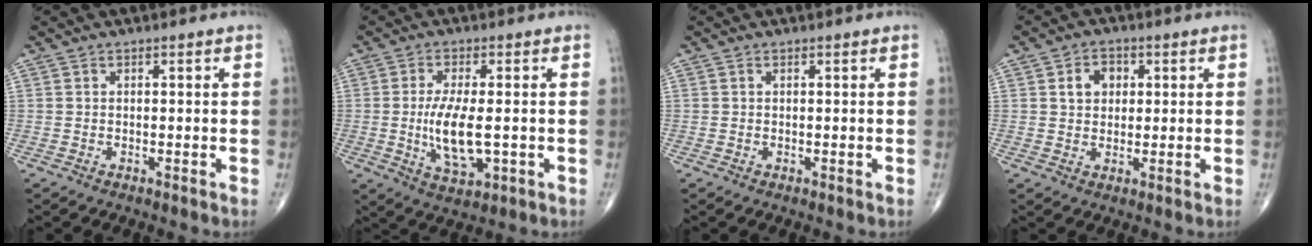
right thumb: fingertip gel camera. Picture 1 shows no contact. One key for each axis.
{"total": 9.2, "fx": -0.9, "fy": 3.6, "fz": 8.4, "tx": -0.159, "ty": -0.014, "tz": -0.009}
{"total": 0.0}
{"total": 4.8, "fx": 1.3, "fy": 3.8, "fz": 2.7, "tx": -0.026, "ty": 0.003, "tz": 0.019}